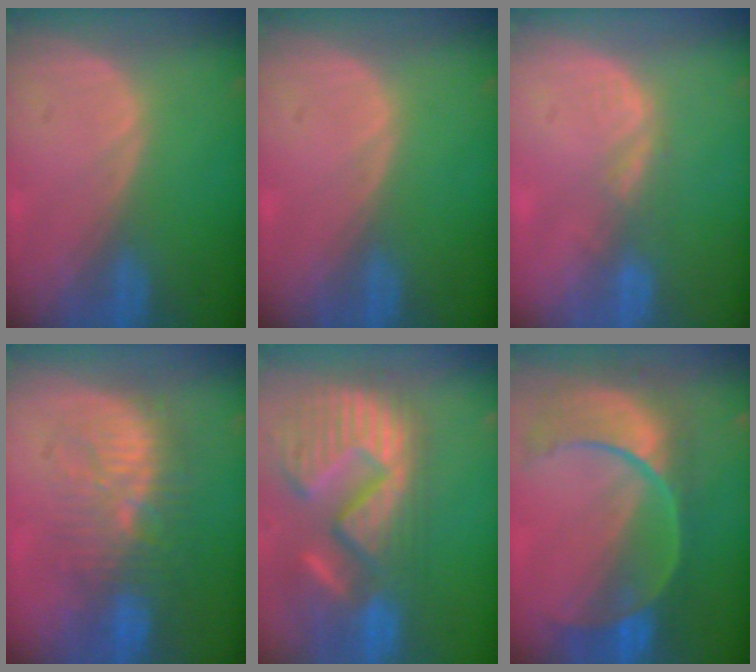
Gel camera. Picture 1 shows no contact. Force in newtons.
{"total": 0.0}
{"total": 2.7, "press": 2.1, "slide": 1.7}
{"total": 9.2, "press": 9.0, "slide": 2.0}
{"total": 15.3, "press": 12.7, "slide": 8.4}
{"total": 11.2, "press": 9.4, "slide": 6.2}